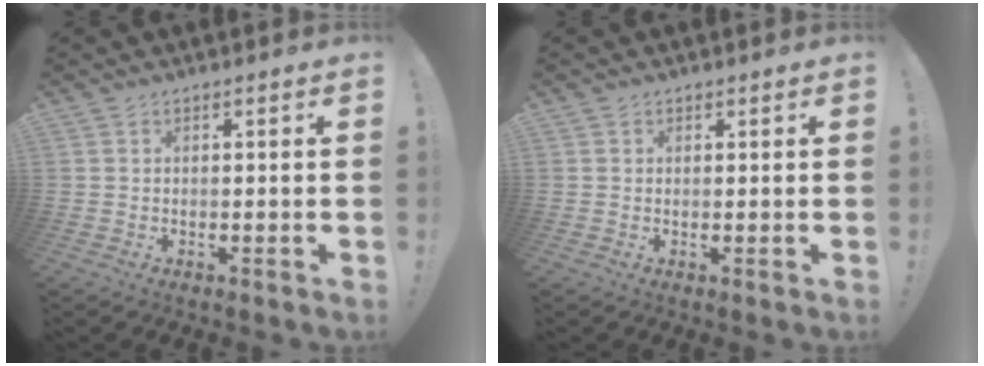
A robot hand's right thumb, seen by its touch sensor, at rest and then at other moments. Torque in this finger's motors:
{"motor_torque": [0.24, 0.13, -0.05, -0.04, -0.02]}